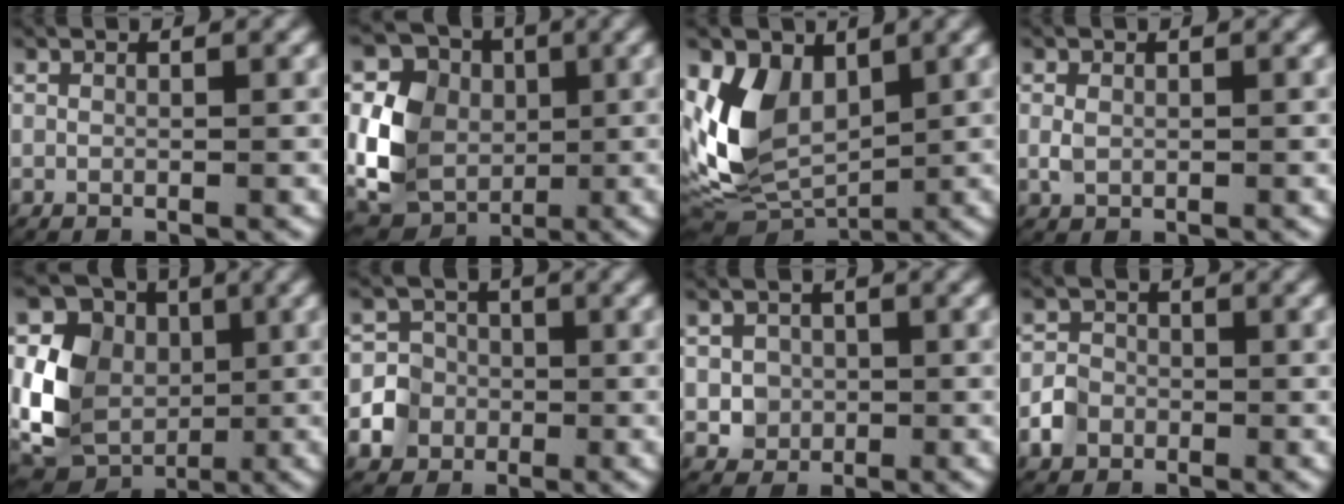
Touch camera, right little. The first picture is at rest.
{"total": 7.4, "force": [-0.4, 6.1, 4.2], "torque": [-0.084, -0.016, -0.007]}
{"total": 7.9, "force": [1.0, 5.7, 5.5], "torque": [-0.117, -0.017, 0.020]}
{"total": 1.2, "force": [0.0, 0.9, 0.8], "torque": [-0.023, -0.001, 0.002]}
{"total": 8.2, "force": [-0.5, 6.7, 4.6], "torque": [-0.089, -0.020, -0.007]}
{"total": 5.3, "force": [-1.6, 5.0, 1.2], "torque": [-0.021, -0.005, -0.035]}
{"total": 2.8, "force": [-0.5, 2.6, 0.6], "torque": [-0.005, 0.001, -0.008]}
{"total": 2.7, "force": [-0.8, 2.4, 0.9], "torque": [-0.018, 0.000, -0.020]}